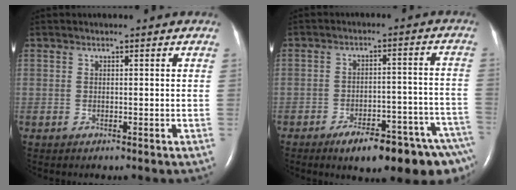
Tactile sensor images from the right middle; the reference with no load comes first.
{"total": 15.3, "force": [-11.3, 2.8, 9.9], "torque": [-0.071, 0.029, -0.153]}